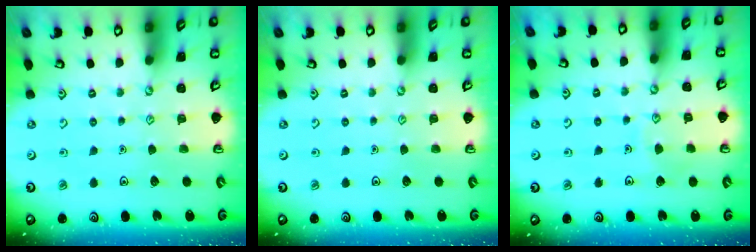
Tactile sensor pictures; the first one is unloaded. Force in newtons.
{"total": 0.0}
{"total": 6.2, "press": 6.2, "slide": 0.5}